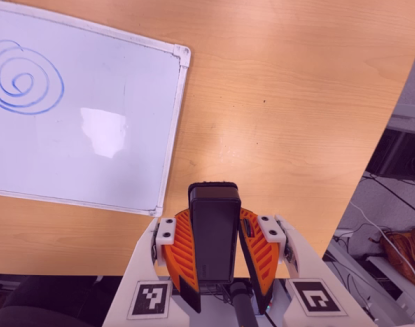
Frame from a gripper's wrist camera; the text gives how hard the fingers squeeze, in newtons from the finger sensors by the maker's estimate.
{"total": 9.8, "left": 7.8, "right": 11.7}